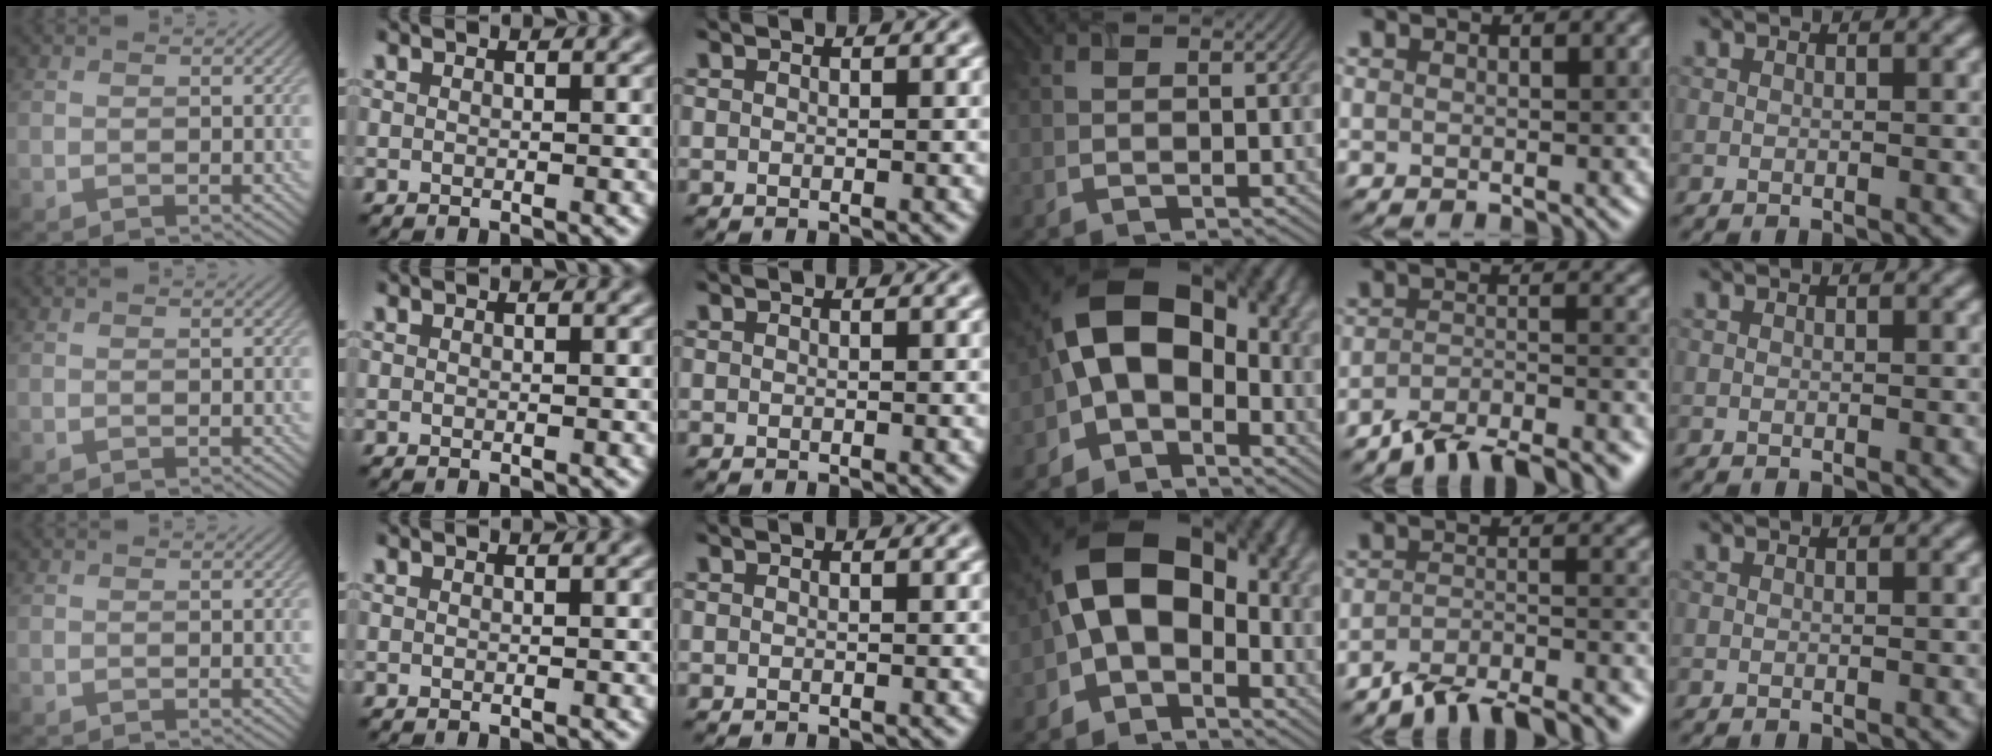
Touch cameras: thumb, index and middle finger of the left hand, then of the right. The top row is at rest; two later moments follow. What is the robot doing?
{"motion": "lift_and_place", "object": "timer"}